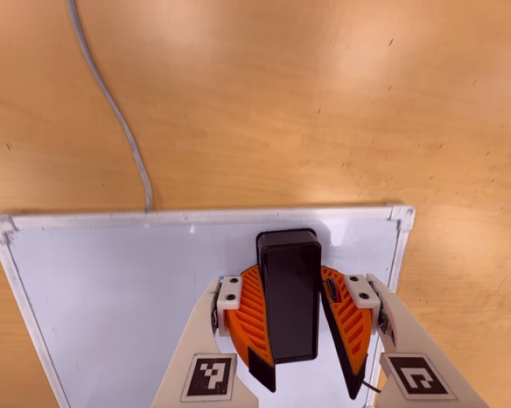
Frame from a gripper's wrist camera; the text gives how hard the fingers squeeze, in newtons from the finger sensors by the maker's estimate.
{"total": 11.4, "left": 12.7, "right": 10.1}